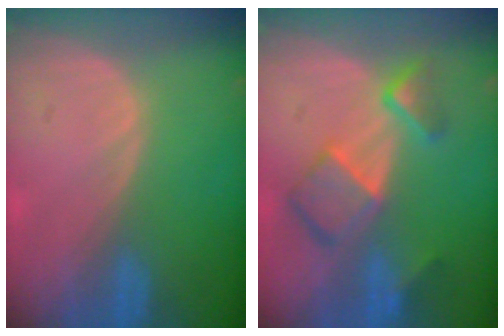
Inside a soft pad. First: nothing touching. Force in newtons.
{"total": 7.8, "press": 6.7, "slide": 3.9}